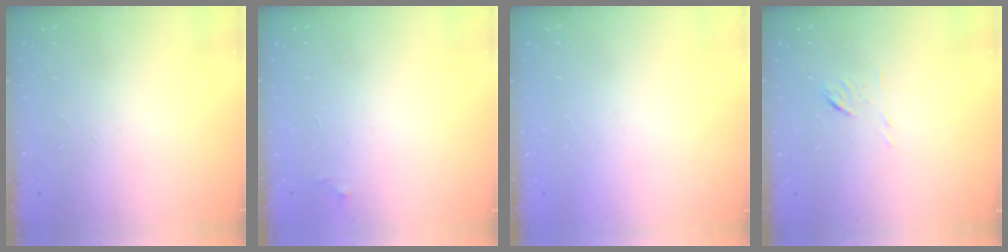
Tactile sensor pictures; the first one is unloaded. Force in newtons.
{"total": 3.3, "press": 3.2, "slide": 0.5}
{"total": 1.5, "press": 1.5, "slide": 0.1}
{"total": 5.3, "press": 5.2, "slide": 1.0}